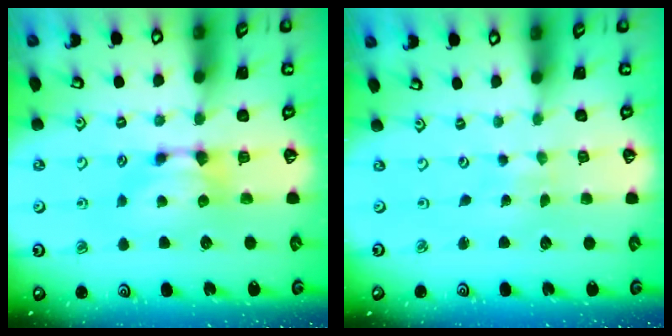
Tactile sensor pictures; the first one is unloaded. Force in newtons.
{"total": 6.7, "press": 6.7, "slide": 0.4}